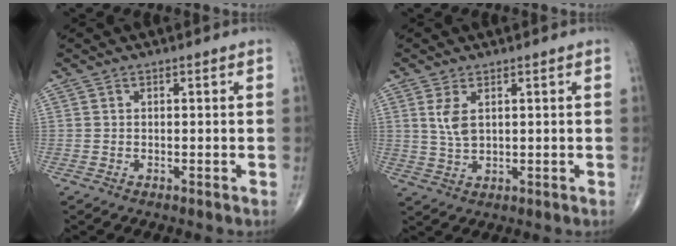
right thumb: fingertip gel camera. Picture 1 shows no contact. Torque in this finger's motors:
{"motor_torque": [-0.60, 0.21, -0.16, -0.21, 0.05]}